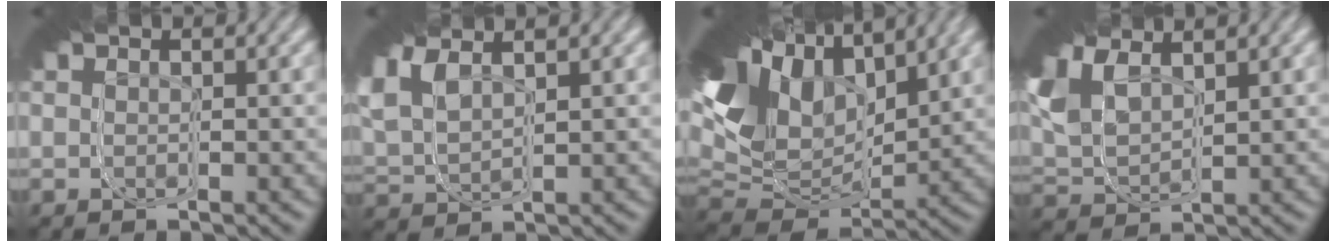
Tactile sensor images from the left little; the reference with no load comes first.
{"total": 6.4, "force": [1.7, 4.7, 4.0], "torque": [-0.103, 0.006, 0.018]}
{"total": 15.0, "force": [1.5, 8.6, 12.2], "torque": [-0.154, 0.037, -0.001]}
{"total": 7.9, "force": [1.3, 5.9, 5.1], "torque": [-0.103, 0.002, 0.011]}